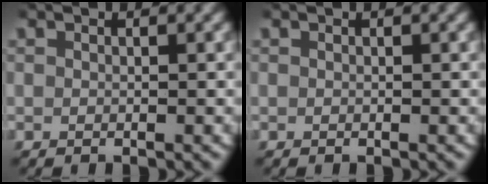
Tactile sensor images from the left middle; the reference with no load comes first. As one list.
[{"total": 0.0}]